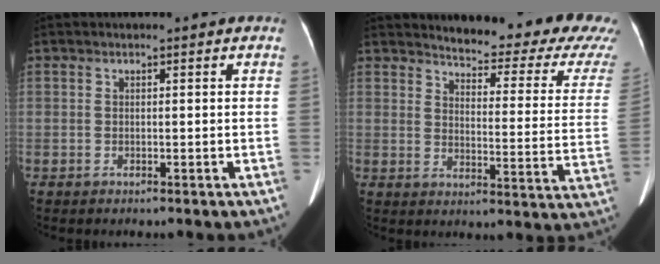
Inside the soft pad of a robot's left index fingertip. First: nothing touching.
{"total": 19.3, "force": [17.8, 2.3, 7.3], "torque": [-0.086, -0.084, 0.194]}